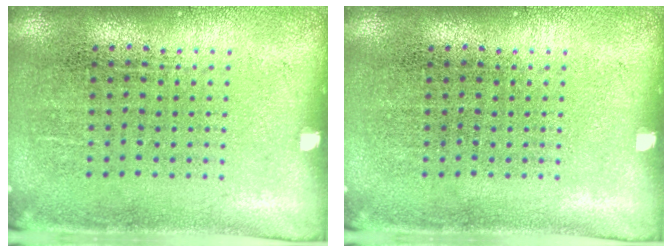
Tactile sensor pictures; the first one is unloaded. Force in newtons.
{"total": 0.0}